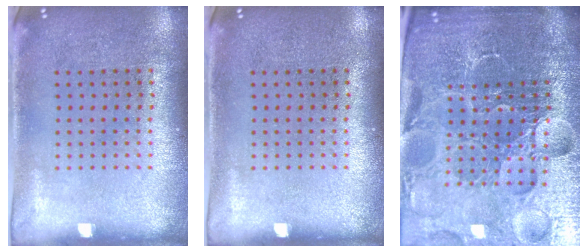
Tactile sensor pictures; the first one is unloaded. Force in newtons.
{"total": 0.0}
{"total": 6.8, "press": 6.0, "slide": 3.2}